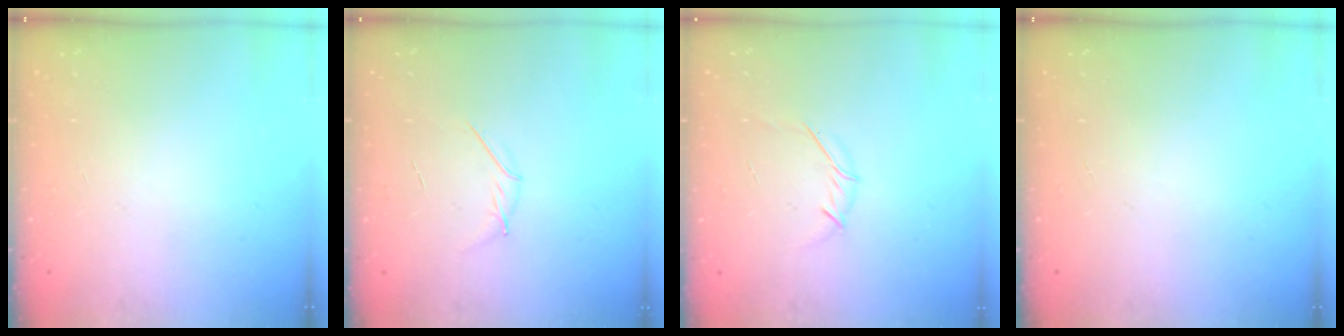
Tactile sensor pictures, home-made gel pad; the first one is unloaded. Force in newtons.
{"total": 3.6, "press": 3.5, "slide": 0.9}
{"total": 3.8, "press": 3.7, "slide": 1.0}
{"total": 0.0}